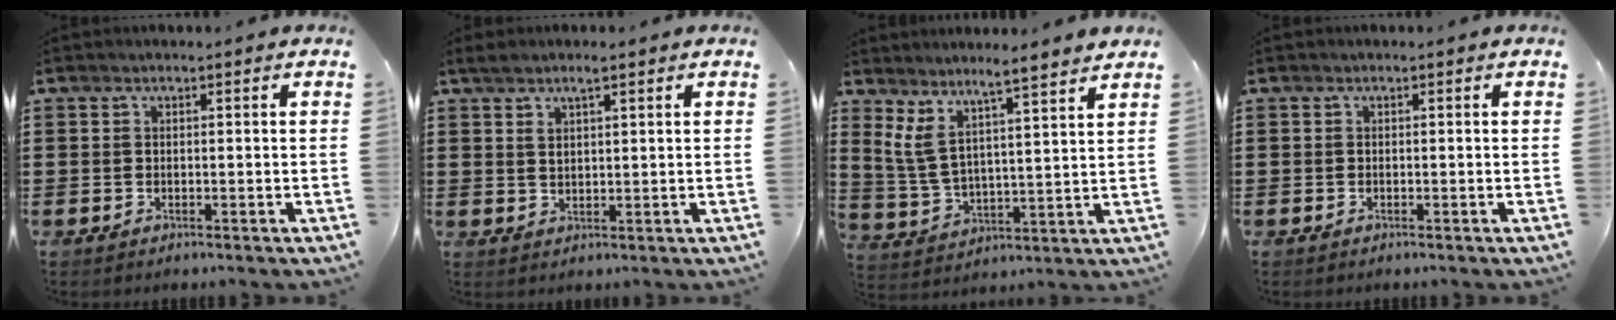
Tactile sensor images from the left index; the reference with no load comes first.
{"total": 2.4, "force": [1.4, 0.7, 1.8], "torque": [-0.038, 0.004, 0.025]}
{"total": 5.4, "force": [4.7, 0.1, 2.5], "torque": [-0.075, -0.036, 0.076]}
{"total": 0.0}